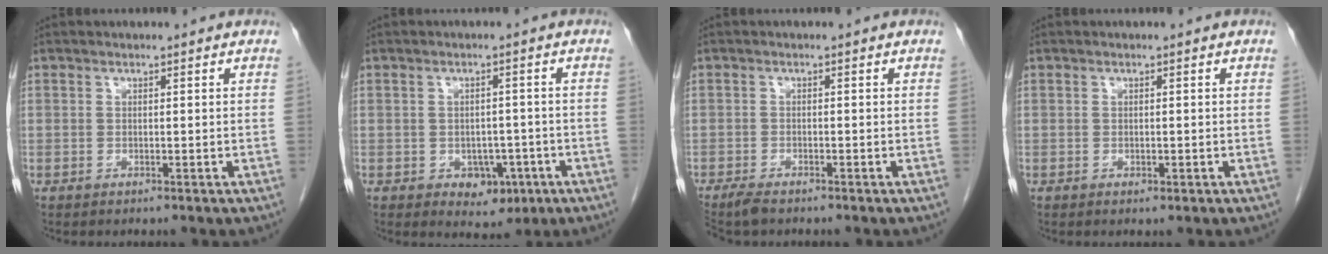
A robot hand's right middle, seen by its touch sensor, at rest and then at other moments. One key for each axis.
{"total": 4.8, "fx": -2.0, "fy": 3.3, "fz": 2.9, "tx": -0.032, "ty": 0.004, "tz": -0.018}
{"total": 3.3, "fx": -2.8, "fy": 0.8, "fz": 1.6, "tx": -0.030, "ty": -0.009, "tz": -0.046}
{"total": 0.7, "fx": -0.4, "fy": 0.4, "fz": 0.5, "tx": -0.009, "ty": -0.001, "tz": -0.003}